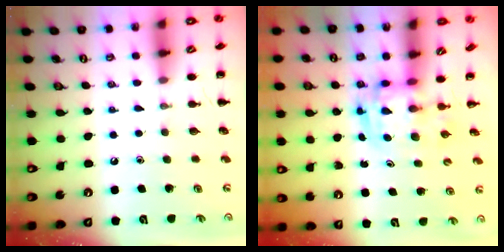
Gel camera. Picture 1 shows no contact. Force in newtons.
{"total": 3.0, "press": 3.0, "slide": 0.5}